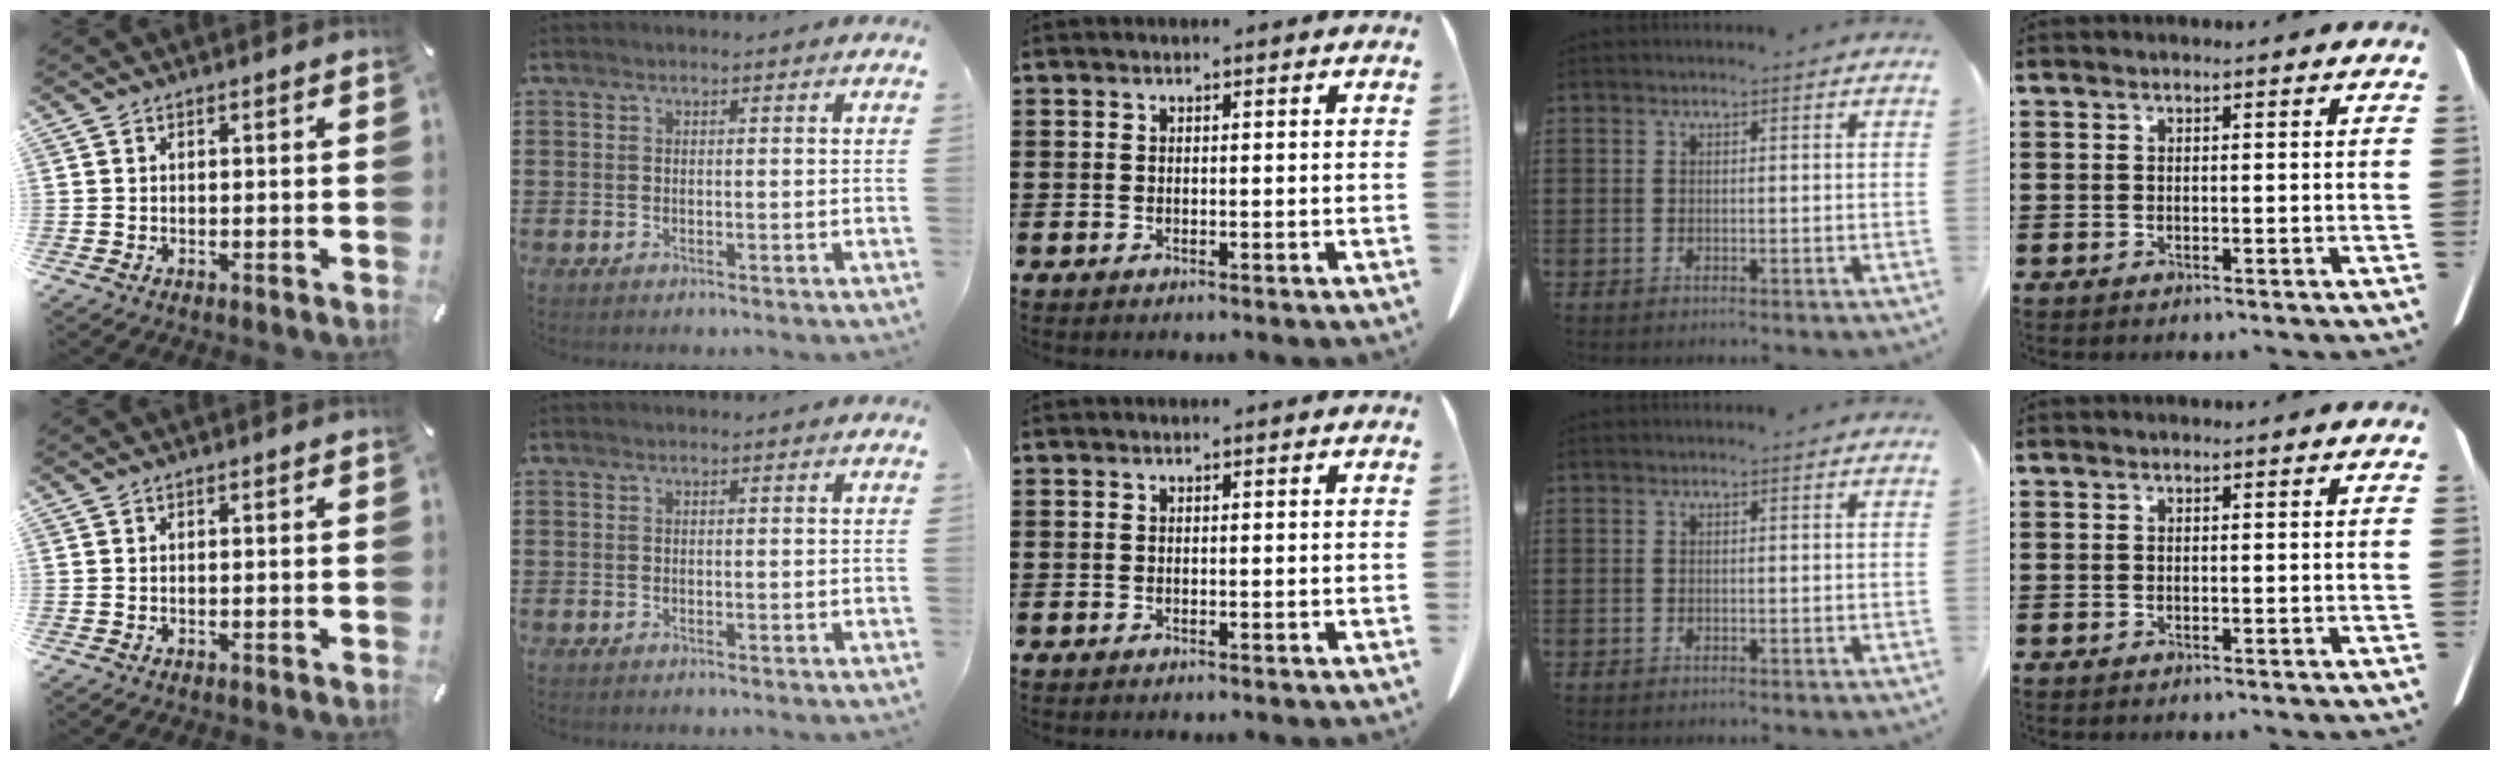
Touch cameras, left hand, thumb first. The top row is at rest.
{}